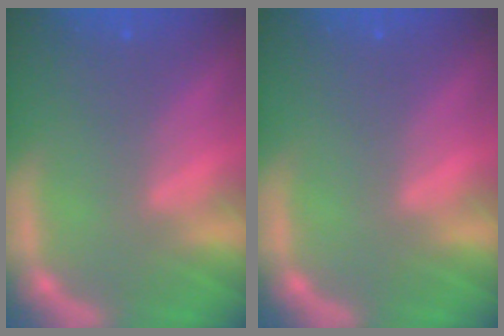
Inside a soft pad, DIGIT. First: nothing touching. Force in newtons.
{"total": 0.0}